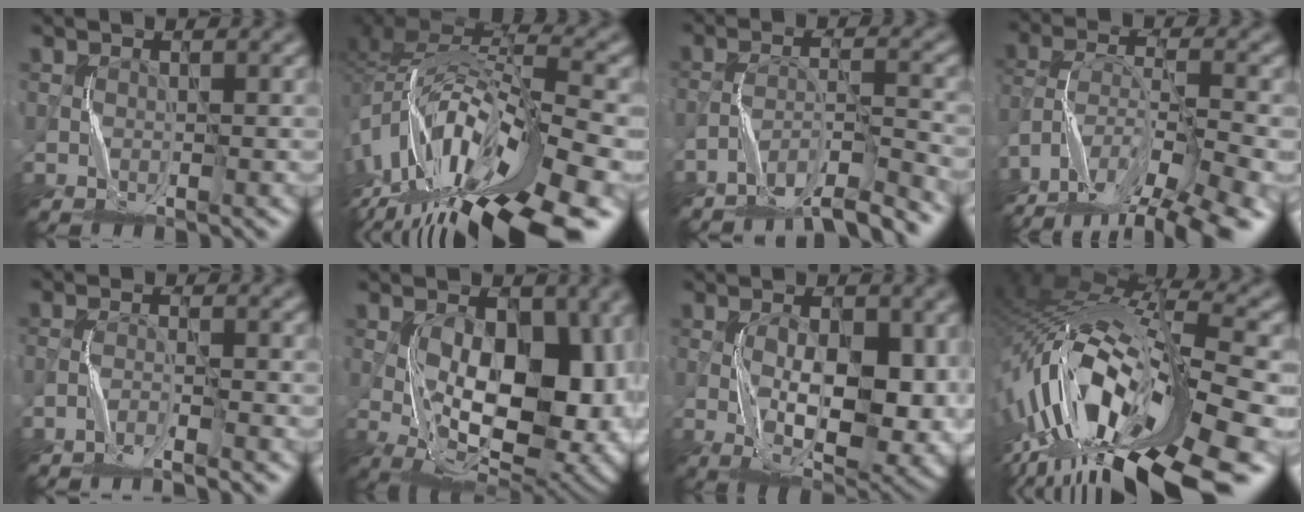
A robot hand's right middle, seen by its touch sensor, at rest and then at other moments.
{"total": 15.2, "force": [-7.4, 6.1, 11.8], "torque": [-0.237, -0.006, -0.117]}
{"total": 6.8, "force": [-5.9, 1.2, 3.1], "torque": [-0.056, -0.001, -0.101]}
{"total": 14.5, "force": [-10.8, 5.1, 8.2], "torque": [-0.139, 0.003, -0.143]}
{"total": 1.7, "force": [-1.5, -0.2, 0.8], "torque": [-0.017, 0.001, -0.038]}
{"total": 13.8, "force": [-0.9, 7.7, 11.3], "torque": [-0.164, -0.007, -0.010]}
{"total": 12.7, "force": [-1.9, 6.0, 11.0], "torque": [-0.177, -0.015, -0.015]}
{"total": 16.6, "force": [-7.0, 6.1, 13.8], "torque": [-0.269, 0.002, -0.116]}